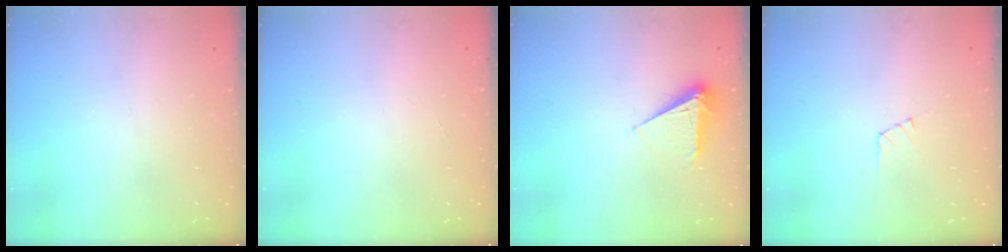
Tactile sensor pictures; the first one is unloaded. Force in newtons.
{"total": 0.0}
{"total": 5.7, "press": 5.7, "slide": 0.5}
{"total": 3.1, "press": 3.1, "slide": 0.3}